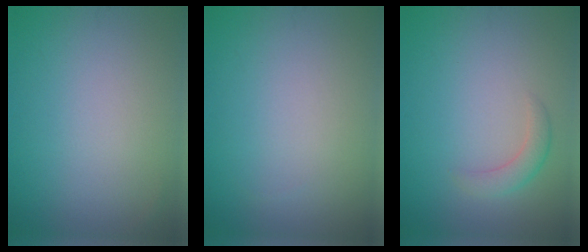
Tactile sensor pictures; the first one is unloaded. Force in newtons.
{"total": 0.0}
{"total": 2.0, "press": 2.0, "slide": 0.1}